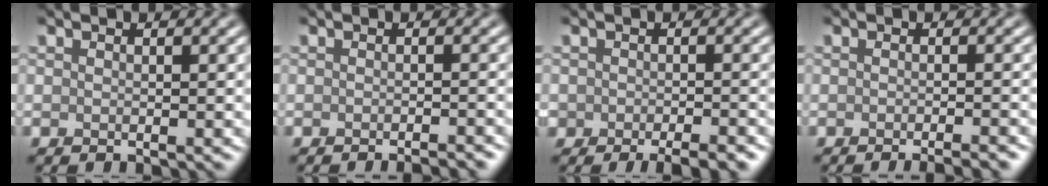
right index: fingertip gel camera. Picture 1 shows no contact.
{"total": 2.1, "force": [-1.8, 0.3, 1.1], "torque": [0.000, 0.002, -0.026]}
{"total": 4.0, "force": [-2.8, 1.7, 2.2], "torque": [-0.026, -0.004, -0.032]}
{"total": 3.3, "force": [-2.2, 0.9, 2.3], "torque": [-0.012, 0.009, -0.028]}